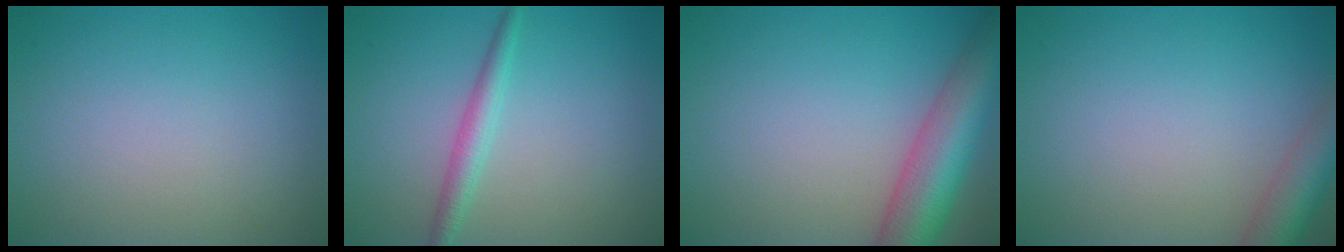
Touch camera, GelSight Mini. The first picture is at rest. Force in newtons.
{"total": 2.1, "press": 2.1, "slide": 0.1}
{"total": 7.9, "press": 7.9, "slide": 0.4}
{"total": 4.3, "press": 4.3, "slide": 0.3}